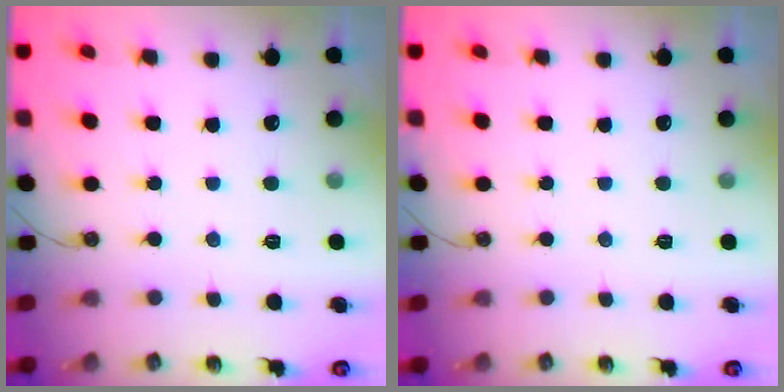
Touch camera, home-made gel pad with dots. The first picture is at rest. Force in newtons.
{"total": 0.0}